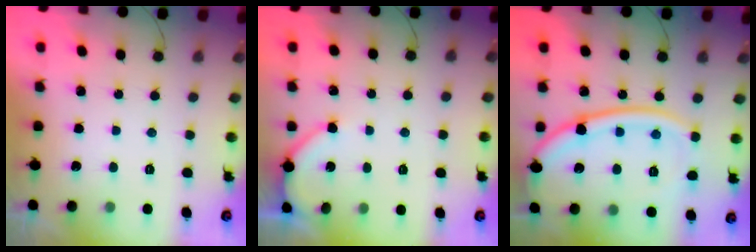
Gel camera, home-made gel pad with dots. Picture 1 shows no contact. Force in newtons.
{"total": 4.1, "press": 4.1, "slide": 0.4}
{"total": 17.2, "press": 17.1, "slide": 1.8}